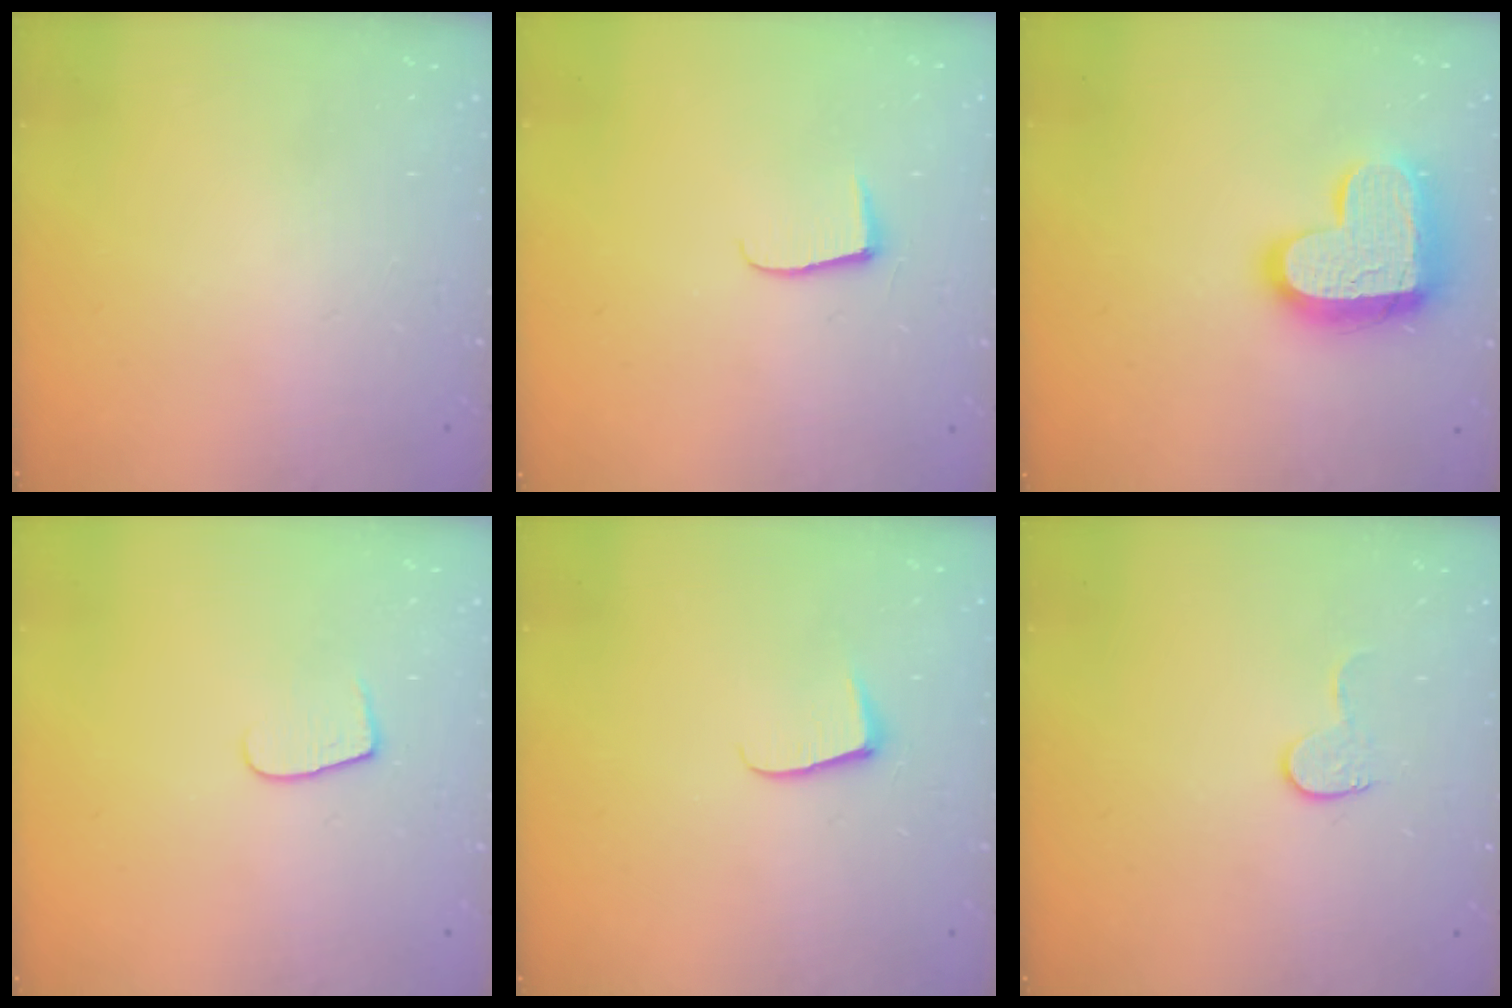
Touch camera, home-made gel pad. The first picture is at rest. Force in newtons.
{"total": 5.1, "press": 5.0, "slide": 0.6}
{"total": 17.1, "press": 17.0, "slide": 1.1}
{"total": 5.5, "press": 5.5, "slide": 0.5}
{"total": 5.4, "press": 5.4, "slide": 0.5}
{"total": 4.4, "press": 4.4, "slide": 0.4}